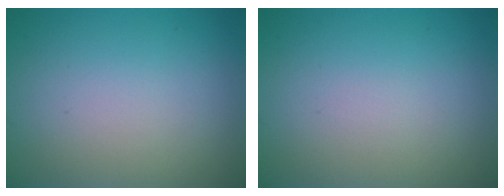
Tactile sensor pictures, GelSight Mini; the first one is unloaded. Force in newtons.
{"total": 0.0}